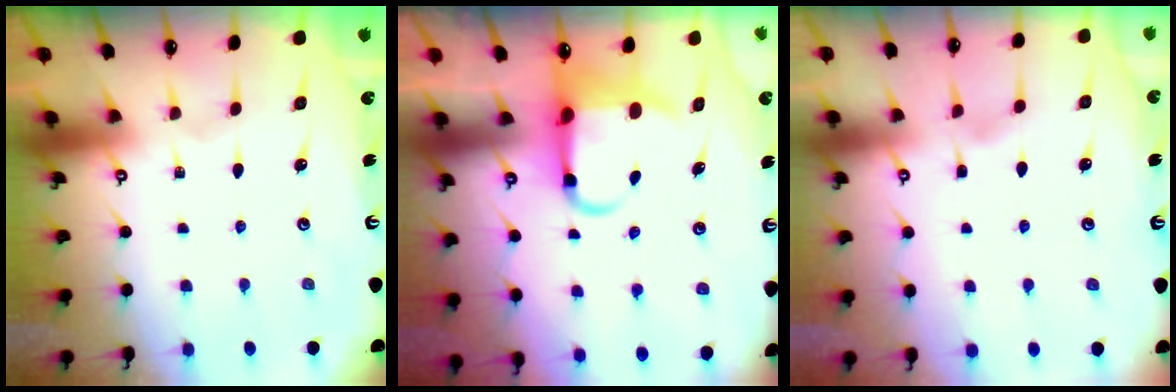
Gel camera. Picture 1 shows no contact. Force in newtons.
{"total": 4.9, "press": 4.7, "slide": 1.5}
{"total": 2.2, "press": 2.2, "slide": 0.5}